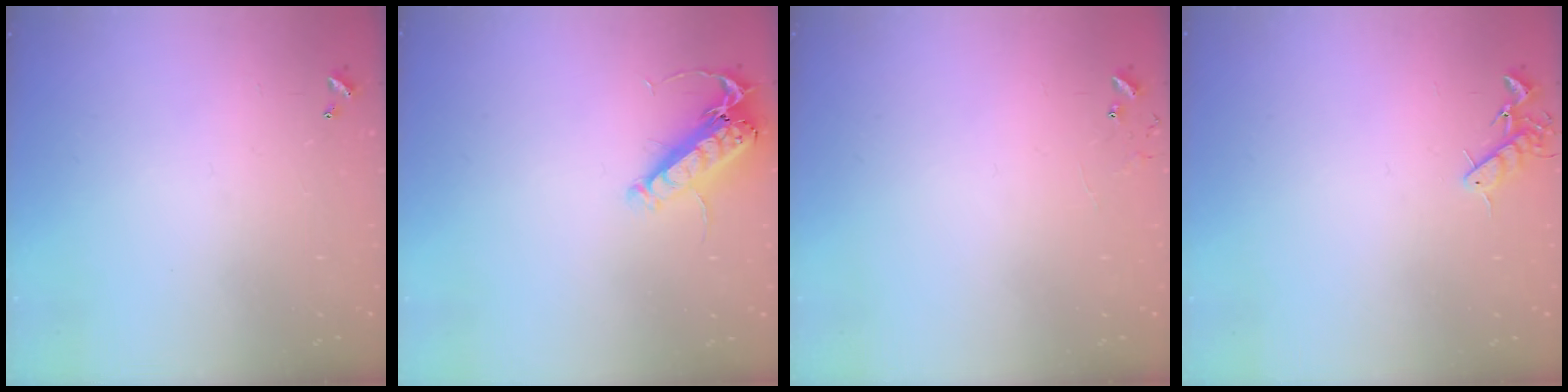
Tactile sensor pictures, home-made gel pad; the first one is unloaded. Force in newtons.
{"total": 14.2, "press": 14.0, "slide": 2.5}
{"total": 5.8, "press": 5.8, "slide": 0.5}
{"total": 7.2, "press": 7.1, "slide": 1.1}